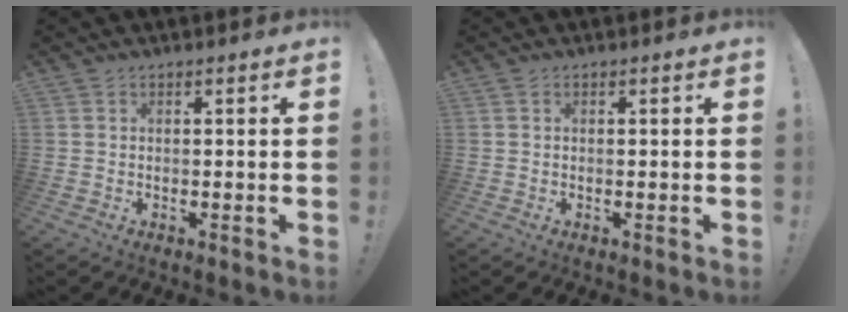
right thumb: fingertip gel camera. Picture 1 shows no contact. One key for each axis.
{"total": 0.0}